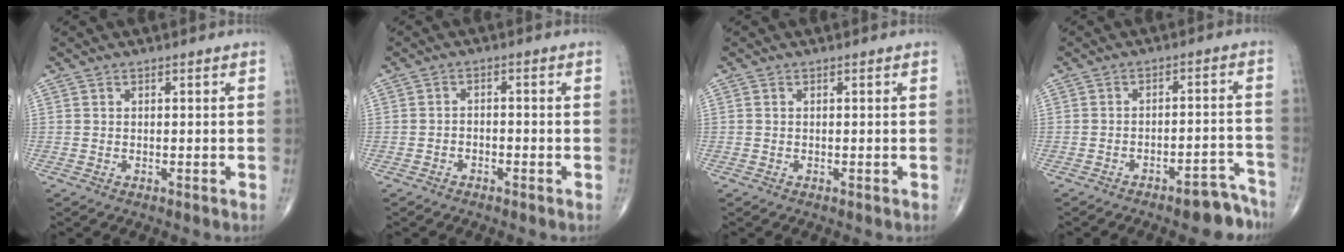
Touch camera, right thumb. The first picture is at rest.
{"total": 1.6, "force": [-1.1, 0.9, 0.6], "torque": [-0.007, 0.012, -0.021]}
{"total": 0.0}
{"total": 7.5, "force": [-5.9, 2.6, 3.8], "torque": [-0.029, 0.060, -0.078]}